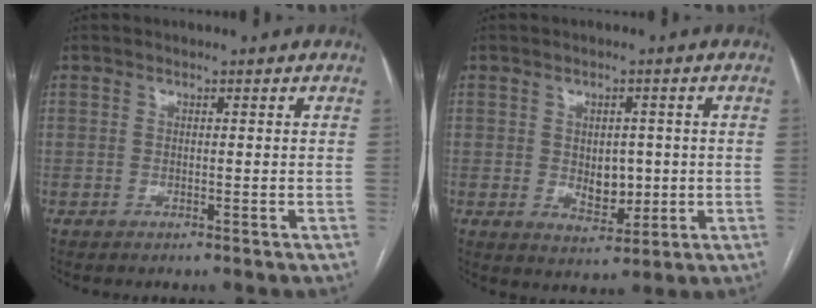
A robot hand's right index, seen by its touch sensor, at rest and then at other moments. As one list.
[{"total": 5.2, "force": [-0.1, 3.3, 4.1], "torque": [-0.055, -0.001, 0.010]}]